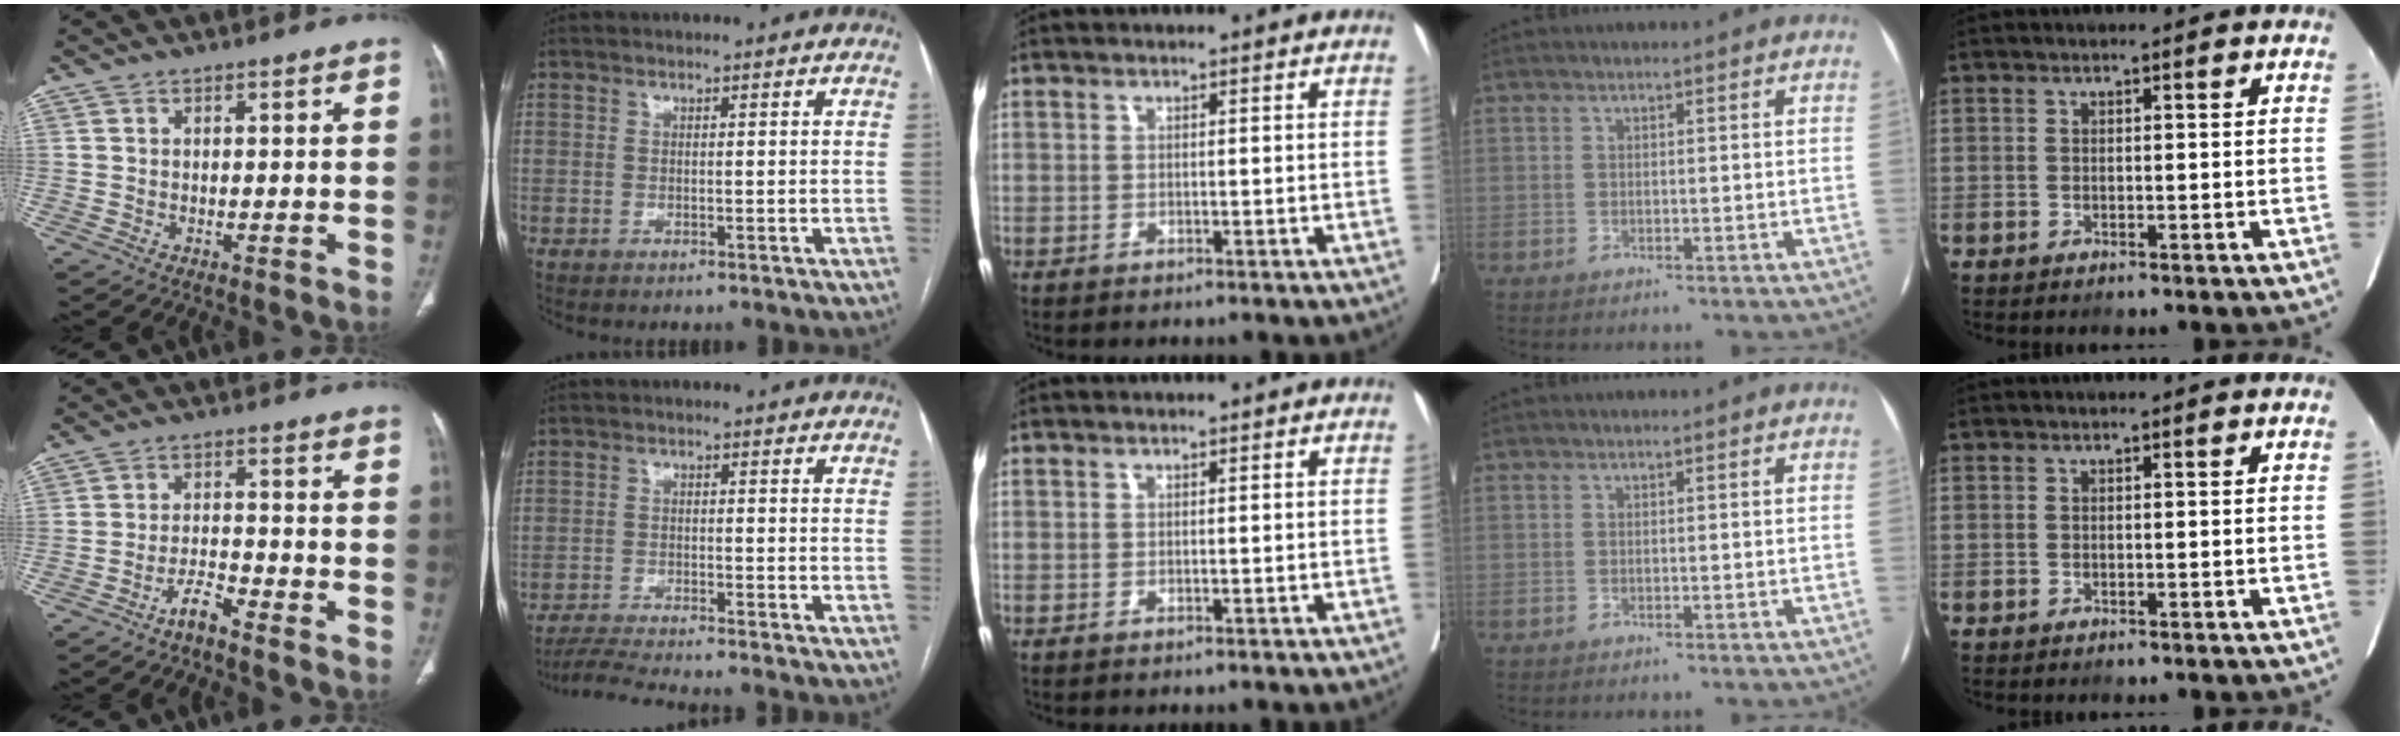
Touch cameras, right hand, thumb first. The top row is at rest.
{"thumb": {"total": 3.9, "force": [-3.3, 0.5, 2.0], "torque": [-0.038, 0.024, -0.066]}, "index": {"total": 7.5, "force": [-6.9, -0.4, 2.8], "torque": [-0.044, -0.018, -0.118]}}